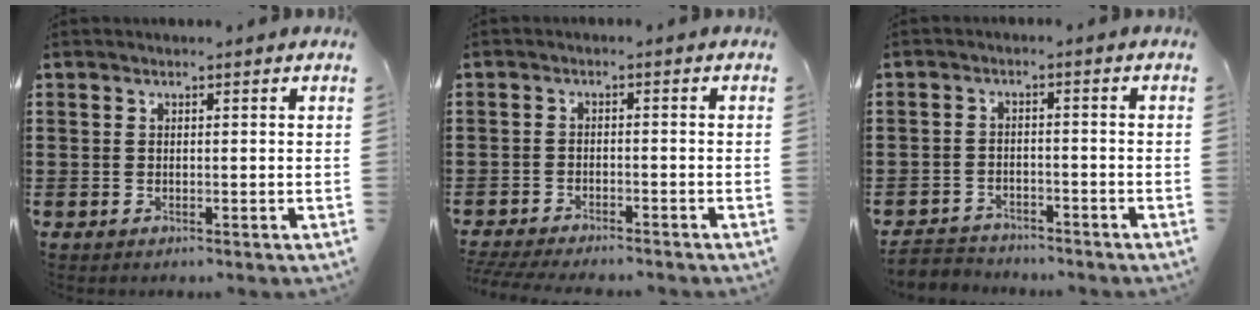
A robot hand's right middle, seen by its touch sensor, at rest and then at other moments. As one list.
[{"total": 2.3, "force": [-2.3, 0.1, 0.3], "torque": [-0.016, -0.002, -0.050]}, {"total": 3.0, "force": [-2.9, 0.7, -0.1], "torque": [-0.006, 0.000, -0.064]}]